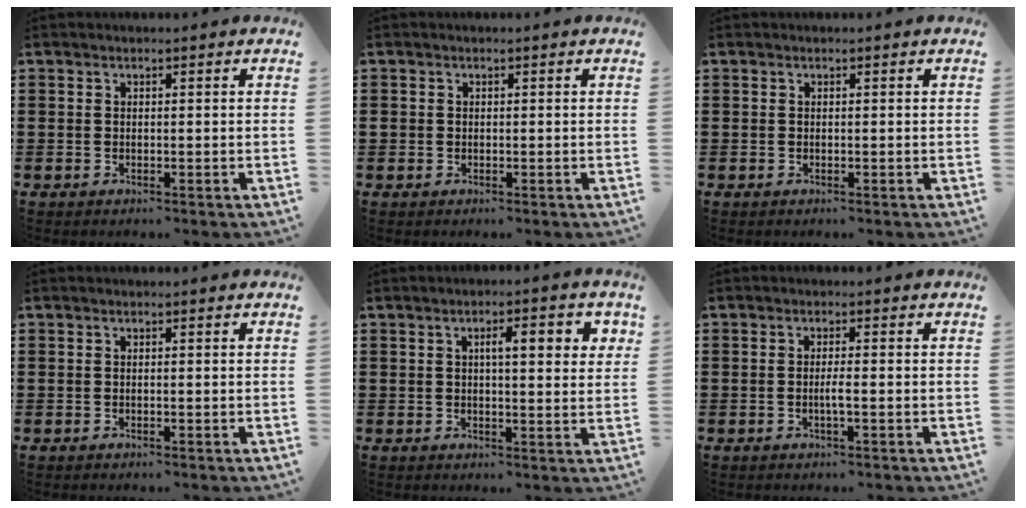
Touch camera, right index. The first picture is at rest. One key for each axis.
{"total": 0.6, "fx": 0.0, "fy": 0.6, "fz": 0.1, "tx": -0.002, "ty": 0.005, "tz": -0.001}
{"total": 0.0}
{"total": 0.0}
{"total": 4.6, "fx": 1.3, "fy": 1.1, "fz": 4.2, "tx": -0.069, "ty": 0.004, "tz": 0.015}
{"total": 2.0, "fx": -0.6, "fy": 0.0, "fz": 1.9, "tx": -0.041, "ty": -0.003, "tz": -0.014}